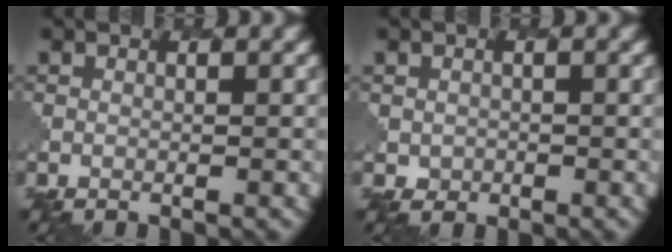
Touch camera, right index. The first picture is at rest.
{"total": 0.9, "force": [0.2, 0.9, -0.1], "torque": [0.004, -0.005, 0.003]}